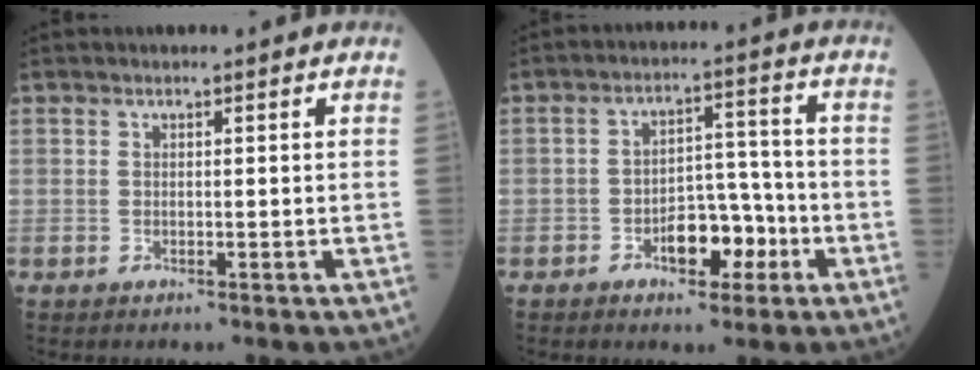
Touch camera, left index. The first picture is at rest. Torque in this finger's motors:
{"motor_torque": [0.30, 0.44, 0.12, 0.06]}